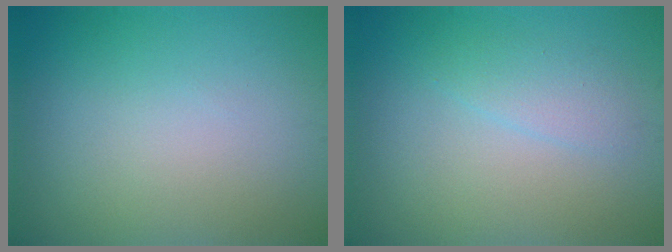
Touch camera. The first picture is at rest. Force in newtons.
{"total": 1.6, "press": 1.6, "slide": 0.1}